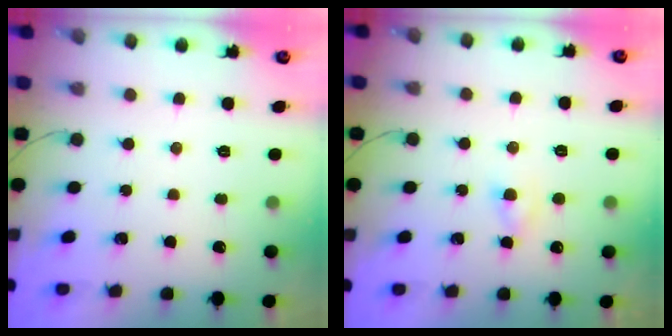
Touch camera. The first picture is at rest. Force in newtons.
{"total": 1.9, "press": 1.7, "slide": 0.9}